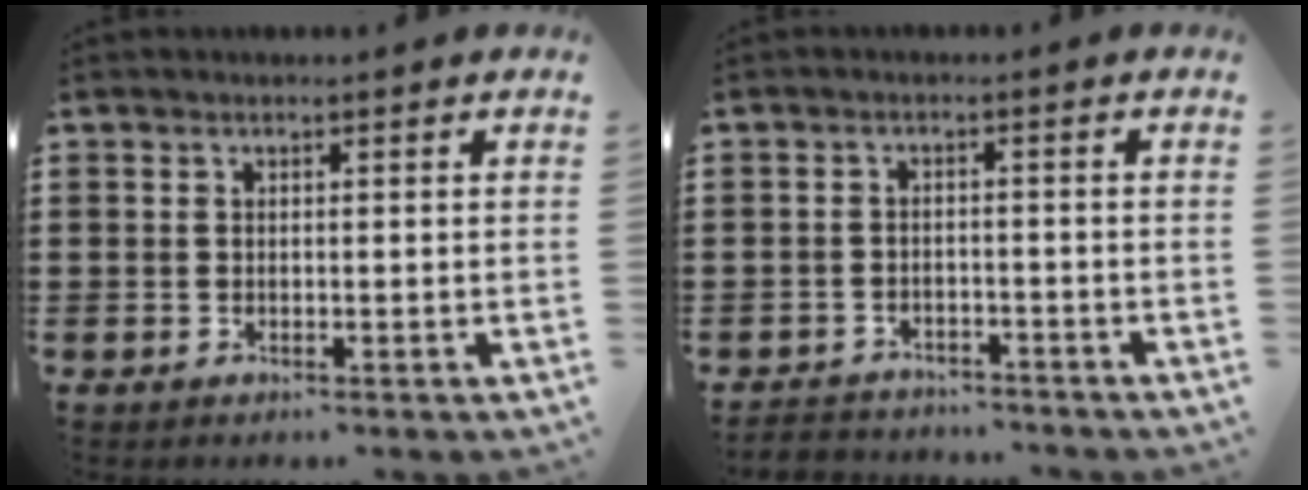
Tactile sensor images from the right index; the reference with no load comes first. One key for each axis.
{"total": 2.5, "fx": -2.4, "fy": 0.4, "fz": -0.3, "tx": -0.004, "ty": 0.000, "tz": -0.055}